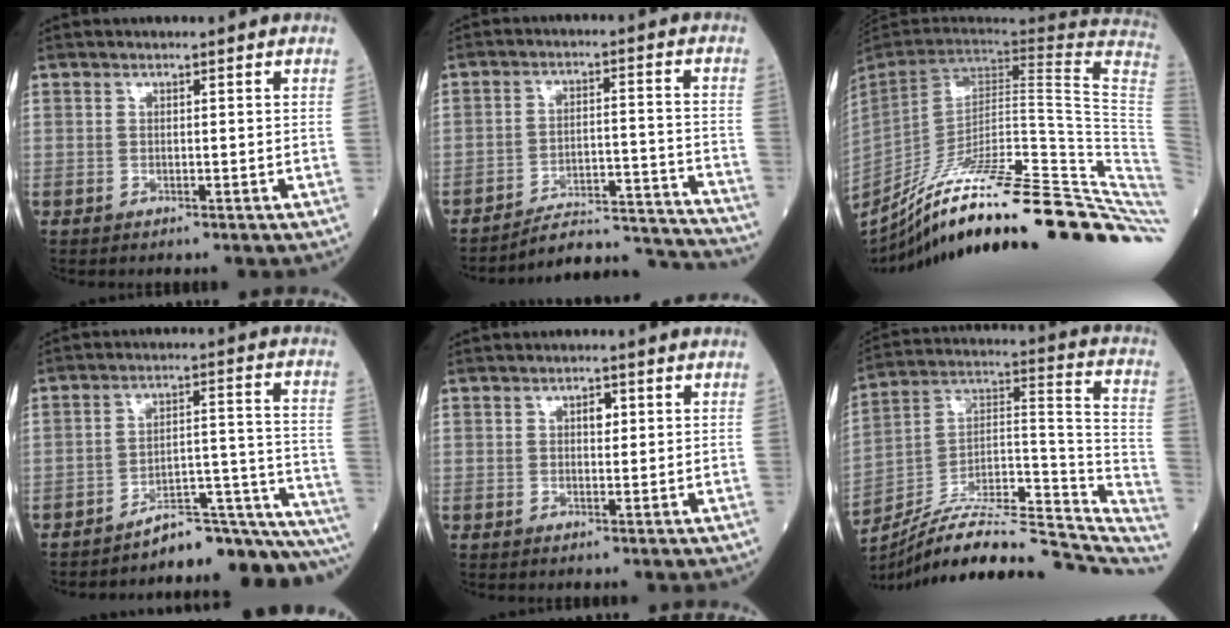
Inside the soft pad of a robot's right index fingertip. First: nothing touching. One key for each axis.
{"total": 14.7, "fx": -14.7, "fy": -0.4, "fz": 1.3, "tx": -0.003, "ty": 0.030, "tz": -0.208}
{"total": 37.0, "fx": -26.1, "fy": 2.6, "fz": 26.1, "tx": -0.270, "ty": -0.043, "tz": -0.376}
{"total": 16.3, "fx": -15.9, "fy": 0.7, "fz": 3.9, "tx": -0.006, "ty": 0.057, "tz": -0.214}
{"total": 1.8, "fx": 0.6, "fy": 1.0, "fz": 1.4, "tx": -0.020, "ty": 0.001, "tz": 0.008}
{"total": 25.8, "fx": -22.1, "fy": 5.6, "fz": 12.0, "tx": -0.143, "ty": 0.038, "tz": -0.338}